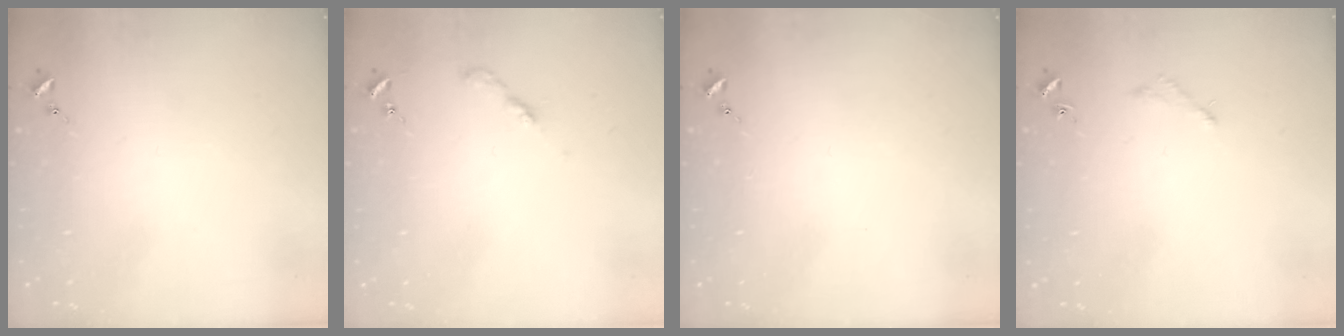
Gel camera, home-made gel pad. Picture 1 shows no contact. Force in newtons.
{"total": 2.6, "press": 2.6, "slide": 0.3}
{"total": 0.0}
{"total": 2.0, "press": 2.0, "slide": 0.2}